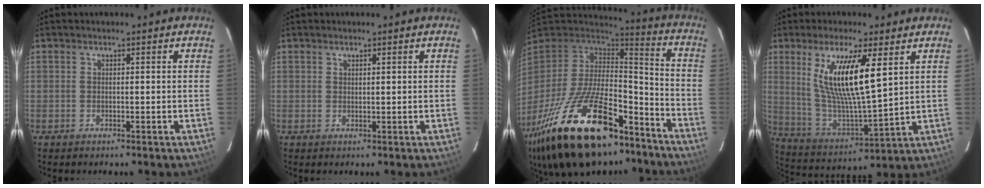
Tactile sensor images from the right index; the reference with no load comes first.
{"total": 0.7, "force": [0.6, 0.2, 0.3], "torque": [-0.005, 0.001, 0.011]}
{"total": 33.0, "force": [-20.7, 13.9, 21.6], "torque": [-0.420, -0.034, -0.318]}
{"total": 15.5, "force": [6.0, 2.8, 14.0], "torque": [-0.264, -0.012, 0.125]}